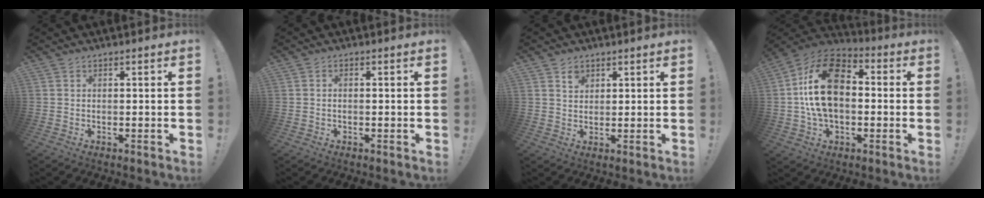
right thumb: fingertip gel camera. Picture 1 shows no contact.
{"total": 0.8, "force": [-0.5, 0.4, 0.6], "torque": [-0.018, 0.005, -0.007]}
{"total": 3.5, "force": [2.4, 2.4, 0.7], "torque": [0.002, -0.017, 0.041]}
{"total": 20.3, "force": [1.6, 13.2, 15.3], "torque": [-0.274, 0.021, 0.028]}